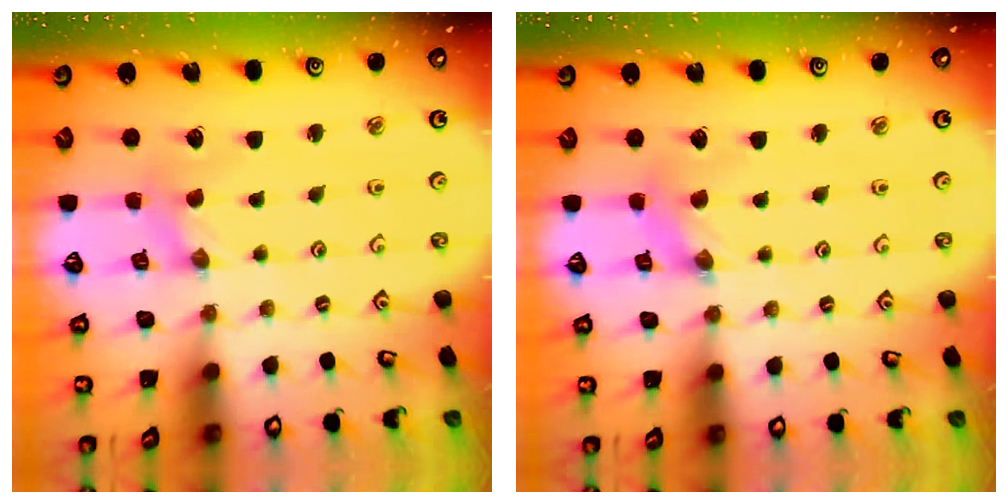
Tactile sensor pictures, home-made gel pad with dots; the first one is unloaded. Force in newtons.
{"total": 0.8, "press": 0.8, "slide": 0.2}